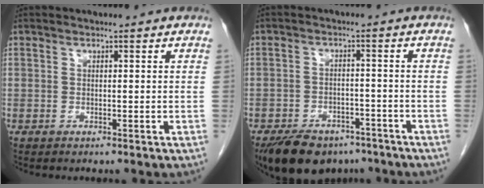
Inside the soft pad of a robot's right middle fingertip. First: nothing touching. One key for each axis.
{"total": 11.1, "fx": -8.4, "fy": 5.6, "fz": 4.7, "tx": -0.076, "ty": -0.002, "tz": -0.128}